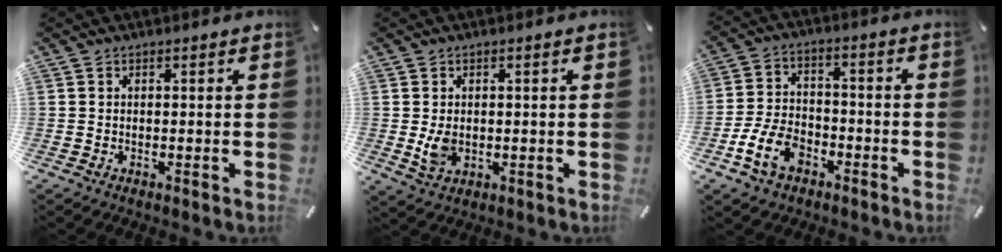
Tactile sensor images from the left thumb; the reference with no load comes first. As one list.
[{"total": 4.5, "force": [-0.2, 3.0, 3.2], "torque": [-0.063, -0.008, -0.009]}, {"total": 10.2, "force": [-4.9, 7.1, 5.6], "torque": [-0.123, 0.026, -0.089]}]